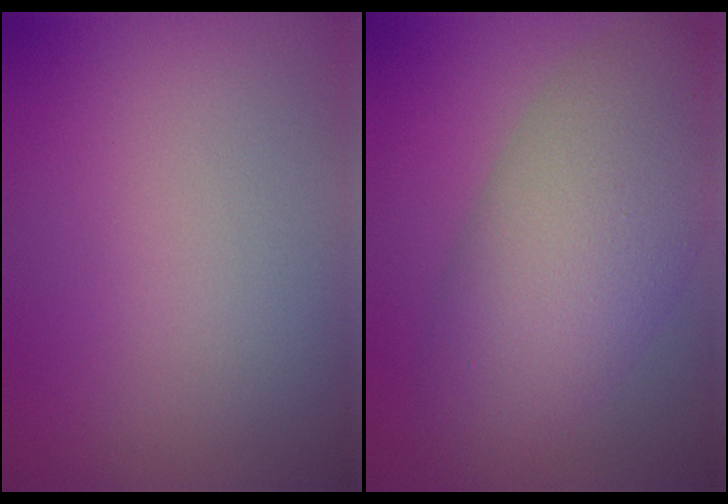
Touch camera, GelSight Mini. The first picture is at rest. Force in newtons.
{"total": 8.9, "press": 8.9, "slide": 0.5}